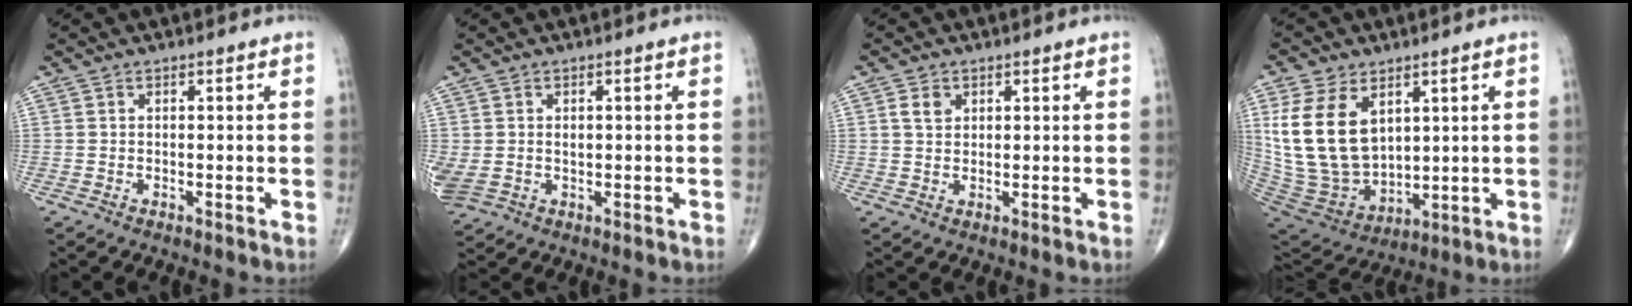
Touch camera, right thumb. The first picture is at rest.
{"total": 5.2, "force": [0.2, 3.9, 3.3], "torque": [-0.079, 0.003, 0.018]}
{"total": 2.7, "force": [1.2, 1.9, 1.5], "torque": [-0.020, -0.001, 0.024]}
{"total": 17.9, "force": [5.5, 11.6, 12.4], "torque": [-0.231, -0.026, 0.132]}